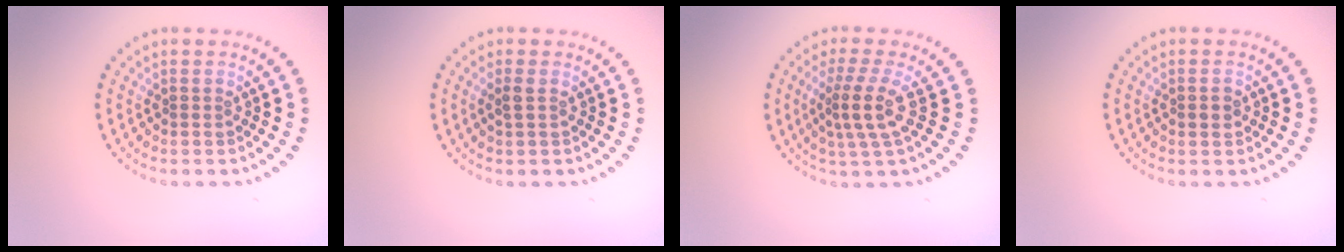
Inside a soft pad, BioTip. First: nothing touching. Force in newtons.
{"total": 0.8, "press": 0.8, "slide": 0.2}
{"total": 3.4, "press": 2.5, "slide": 2.3}
{"total": 1.4, "press": 1.4, "slide": 0.1}